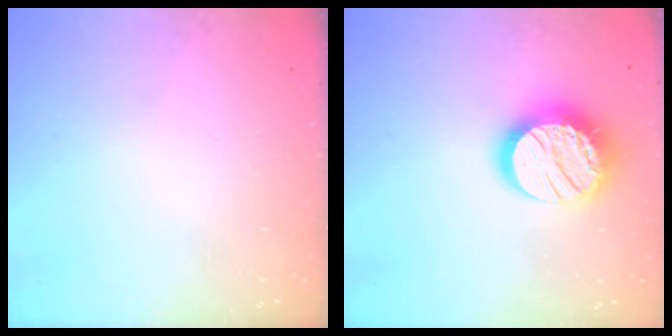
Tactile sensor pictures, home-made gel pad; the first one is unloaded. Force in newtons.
{"total": 17.5, "press": 17.5, "slide": 1.2}